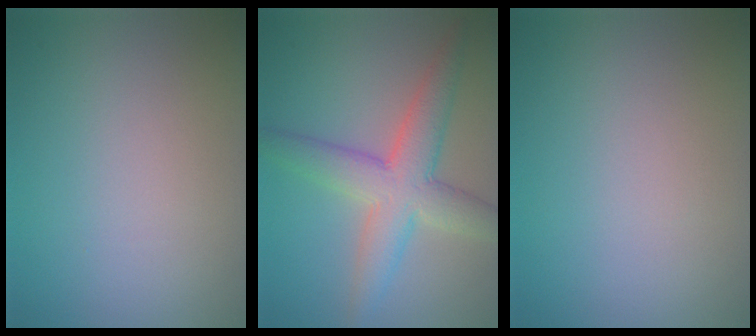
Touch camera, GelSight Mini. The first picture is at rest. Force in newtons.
{"total": 5.8, "press": 5.8, "slide": 0.1}
{"total": 0.0}